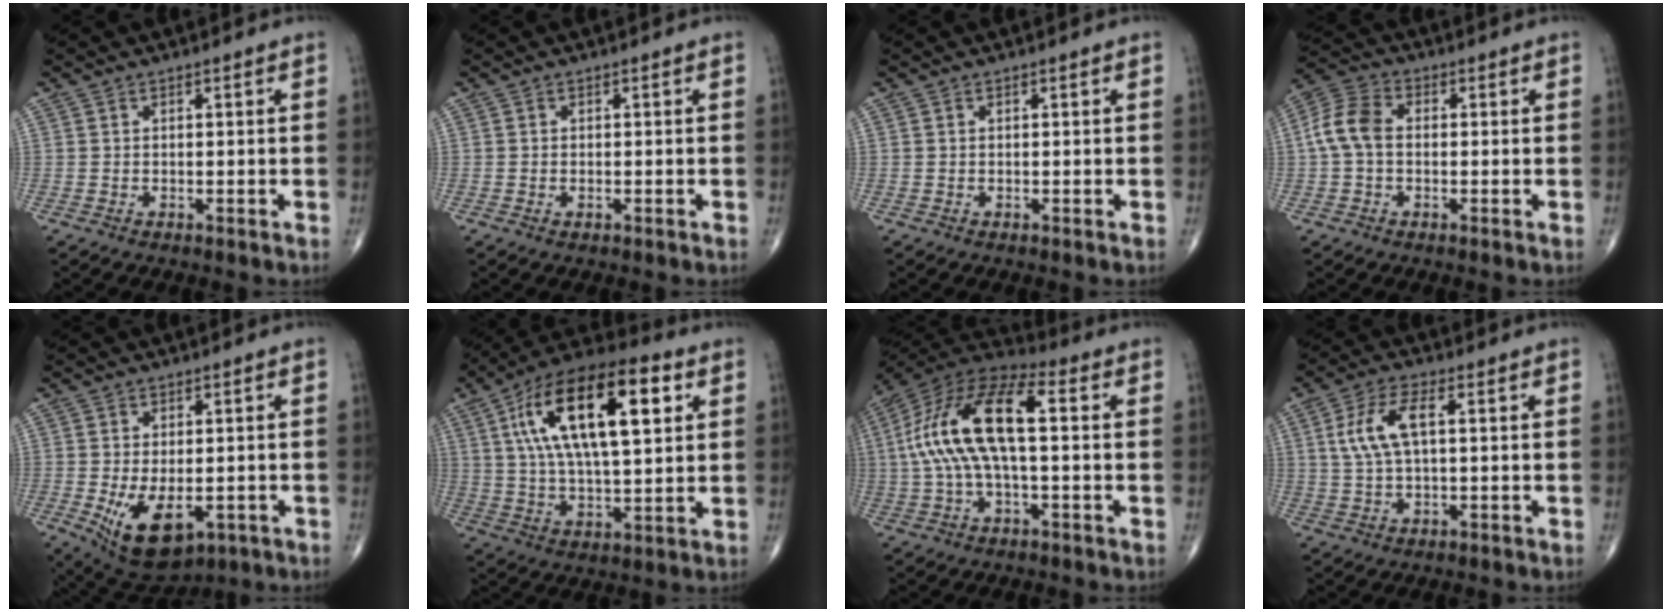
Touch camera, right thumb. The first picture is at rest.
{"total": 0.6, "force": [-0.2, 0.3, 0.5], "torque": [-0.010, 0.001, -0.003]}
{"total": 0.0}
{"total": 7.5, "force": [-0.1, 5.1, 5.5], "torque": [-0.113, 0.023, -0.012]}
{"total": 11.0, "force": [-3.2, 6.1, 8.5], "torque": [-0.132, -0.009, -0.033]}
{"total": 22.9, "force": [6.9, 9.4, 19.8], "torque": [-0.339, 0.007, 0.110]}
{"total": 18.6, "force": [1.5, 7.7, 16.8], "torque": [-0.338, 0.046, 0.019]}
{"total": 8.0, "force": [1.6, 3.3, 7.1], "torque": [-0.156, 0.014, 0.031]}